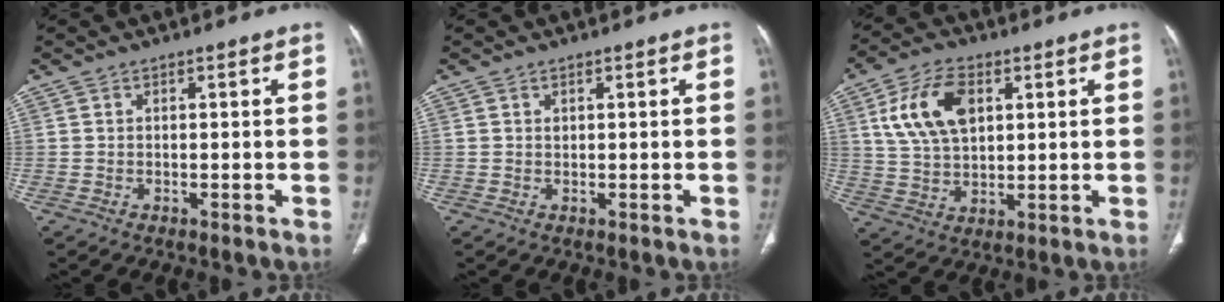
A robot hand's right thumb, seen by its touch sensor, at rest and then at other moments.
{"total": 0.6, "force": [0.3, 0.4, 0.3], "torque": [-0.004, -0.001, 0.006]}
{"total": 12.5, "force": [4.1, 7.4, 9.2], "torque": [-0.163, -0.004, 0.080]}